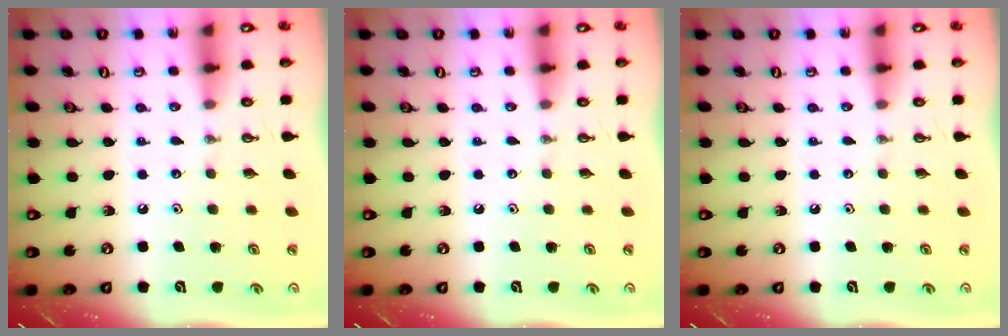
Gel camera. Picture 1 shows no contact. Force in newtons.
{"total": 0.0}
{"total": 0.0}